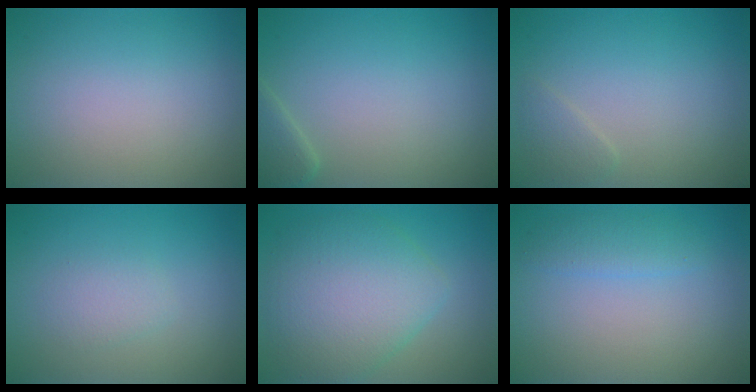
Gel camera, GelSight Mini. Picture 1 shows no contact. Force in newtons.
{"total": 1.8, "press": 1.8, "slide": 0.1}
{"total": 1.2, "press": 1.2, "slide": 0.0}
{"total": 1.4, "press": 1.4, "slide": 0.1}
{"total": 7.0, "press": 7.0, "slide": 0.2}
{"total": 1.7, "press": 1.7, "slide": 0.1}